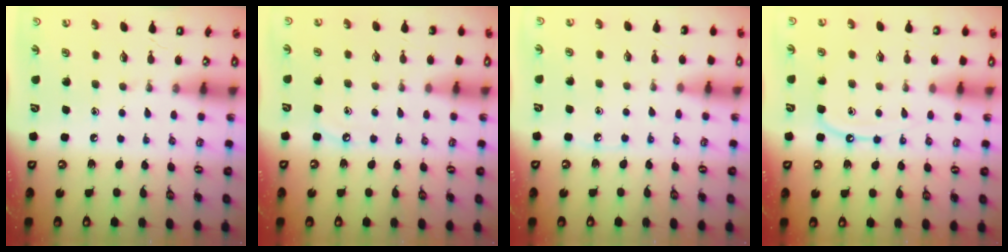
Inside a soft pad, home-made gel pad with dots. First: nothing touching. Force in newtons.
{"total": 3.6, "press": 3.5, "slide": 0.5}
{"total": 4.5, "press": 4.5, "slide": 0.6}
{"total": 8.2, "press": 8.1, "slide": 0.9}